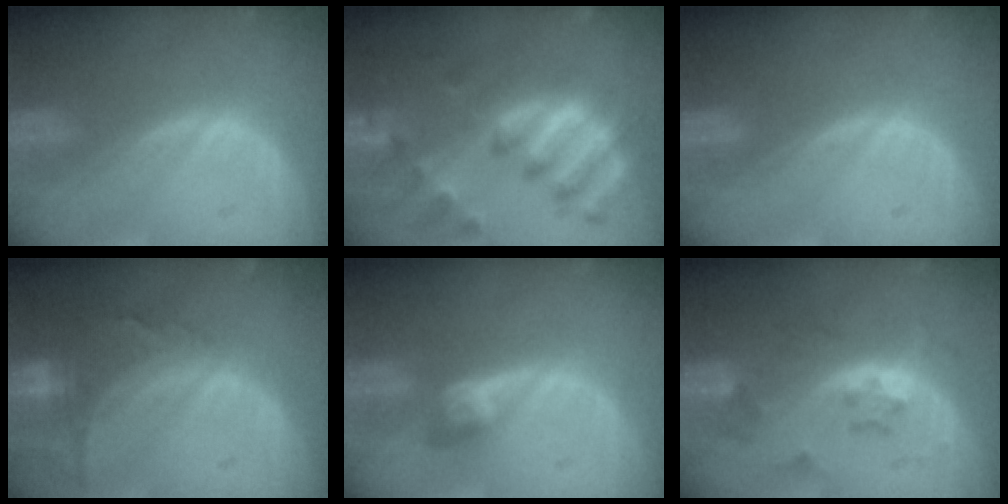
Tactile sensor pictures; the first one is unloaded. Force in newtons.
{"total": 11.6, "press": 10.0, "slide": 6.0}
{"total": 0.0}
{"total": 8.5, "press": 7.4, "slide": 4.3}
{"total": 3.0, "press": 2.6, "slide": 1.4}
{"total": 5.7, "press": 5.3, "slide": 2.3}